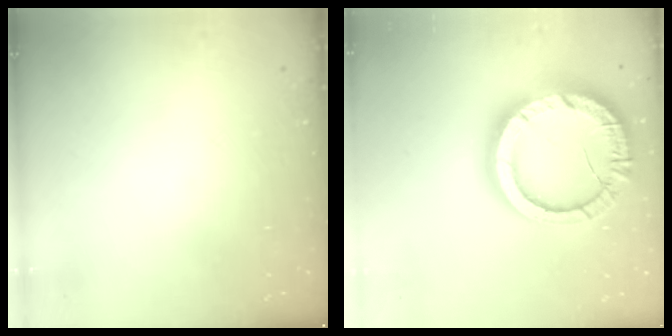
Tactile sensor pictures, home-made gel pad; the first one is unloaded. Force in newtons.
{"total": 22.5, "press": 22.4, "slide": 2.0}